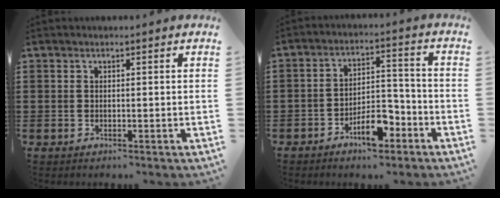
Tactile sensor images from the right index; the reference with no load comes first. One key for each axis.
{"total": 7.4, "fx": -4.5, "fy": 3.1, "fz": 4.9, "tx": -0.081, "ty": 0.018, "tz": -0.081}